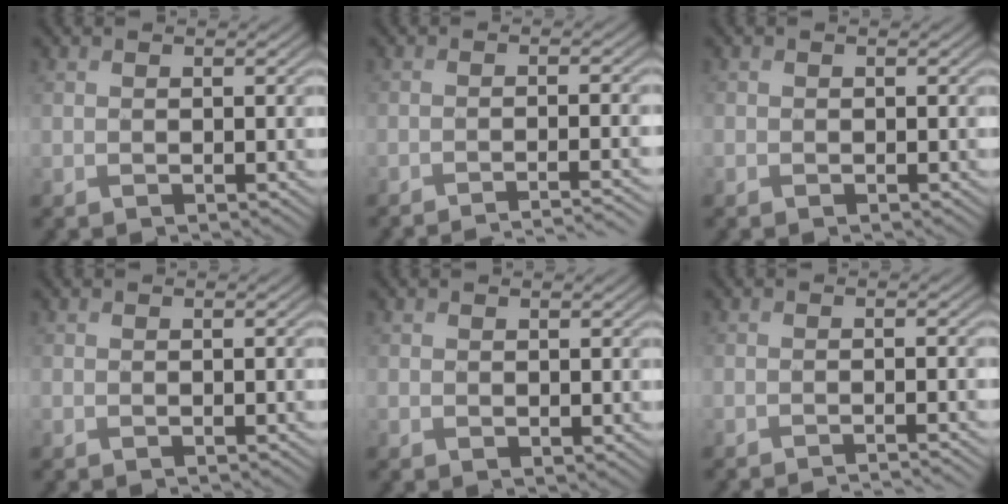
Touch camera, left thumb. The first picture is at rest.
{"total": 4.1, "force": [-3.1, 0.3, 2.7], "torque": [-0.037, 0.004, -0.060]}
{"total": 0.7, "force": [-0.3, 0.6, 0.0], "torque": [0.001, -0.005, -0.009]}
{"total": 0.0}
{"total": 0.5, "force": [0.2, 0.3, 0.4], "torque": [-0.003, -0.001, 0.005]}
{"total": 2.3, "force": [-1.8, 0.3, 1.4], "torque": [-0.007, -0.003, -0.038]}